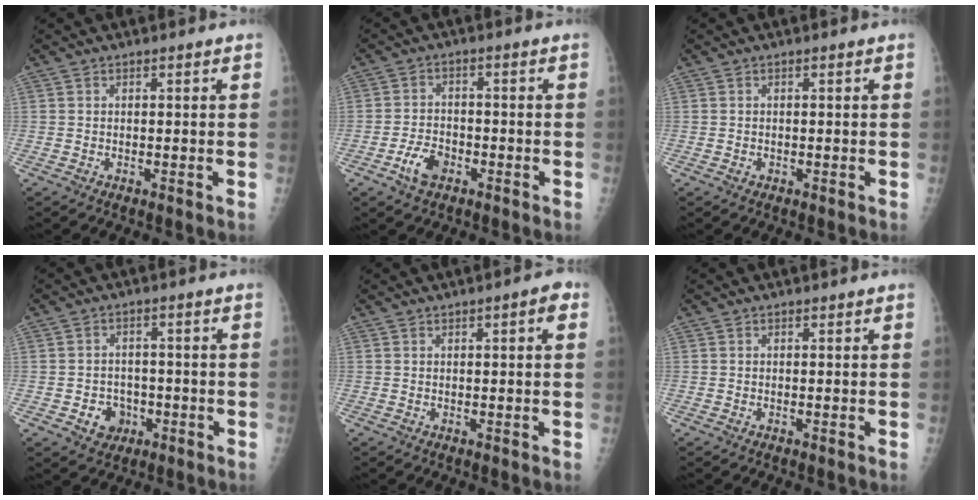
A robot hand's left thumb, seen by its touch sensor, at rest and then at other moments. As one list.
[{"total": 5.4, "force": [-2.8, 3.3, 3.2], "torque": [-0.052, 0.019, -0.051]}, {"total": 0.5, "force": [-0.2, 0.4, 0.2], "torque": [-0.002, 0.005, -0.002]}, {"total": 5.2, "force": [-2.0, 4.3, 2.0], "torque": [-0.006, 0.016, -0.024]}, {"total": 3.1, "force": [1.0, 0.7, 2.8], "torque": [-0.036, 0.005, 0.012]}, {"total": 0.0}]